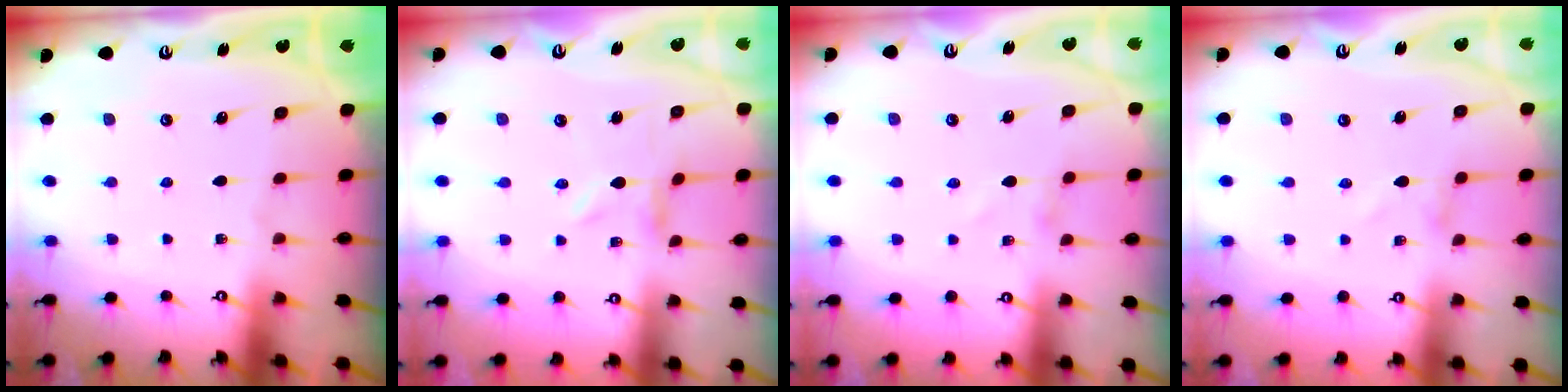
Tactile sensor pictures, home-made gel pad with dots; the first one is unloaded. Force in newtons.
{"total": 0.0}
{"total": 0.6, "press": 0.6, "slide": 0.1}
{"total": 1.3, "press": 1.3, "slide": 0.1}